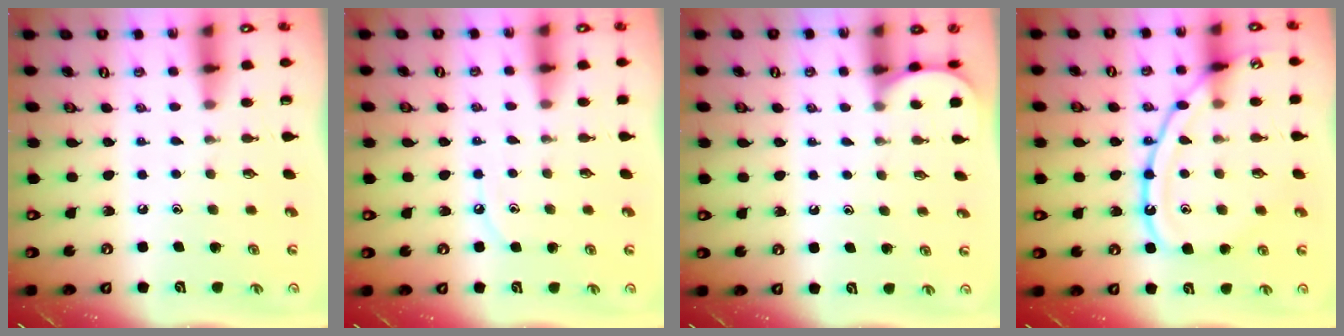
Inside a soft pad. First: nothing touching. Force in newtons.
{"total": 5.4, "press": 5.4, "slide": 0.5}
{"total": 0.7, "press": 0.7, "slide": 0.1}
{"total": 14.3, "press": 14.3, "slide": 1.3}